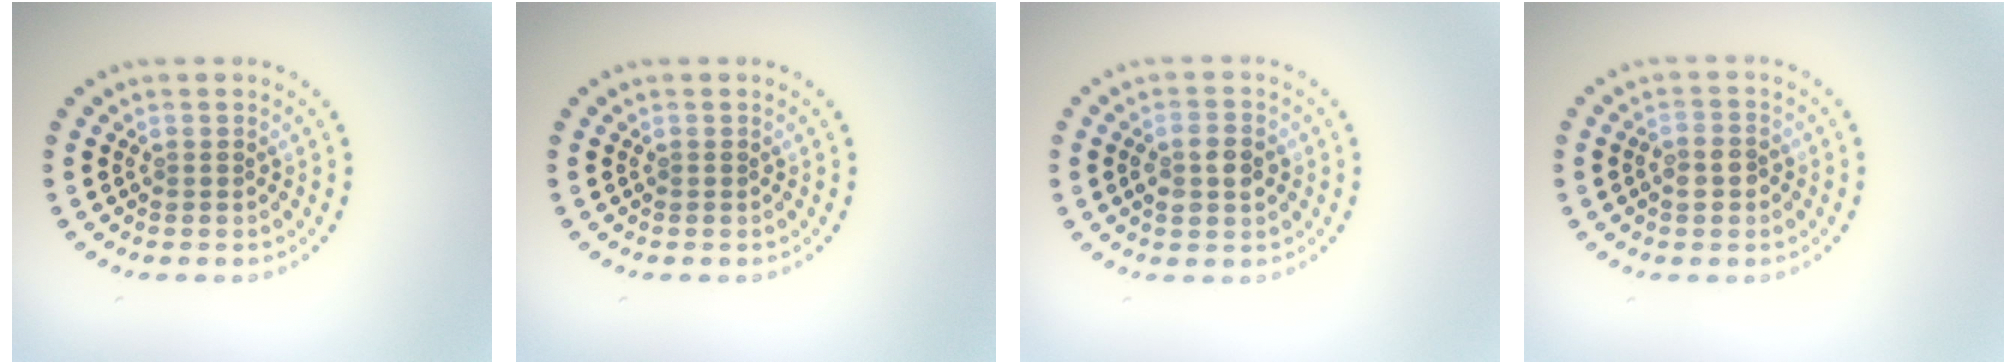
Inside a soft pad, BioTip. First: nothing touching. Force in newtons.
{"total": 0.0}
{"total": 2.4, "press": 2.4, "slide": 0.2}
{"total": 2.0, "press": 1.9, "slide": 0.6}